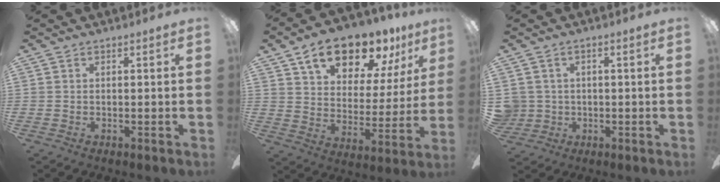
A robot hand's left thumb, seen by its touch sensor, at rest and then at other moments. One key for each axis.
{"total": 17.1, "fx": 12.6, "fy": 7.9, "fz": 8.5, "tx": -0.142, "ty": -0.072, "tz": 0.219}
{"total": 3.9, "fx": 0.5, "fy": 3.8, "fz": 0.2, "tx": -0.024, "ty": 0.010, "tz": 0.010}